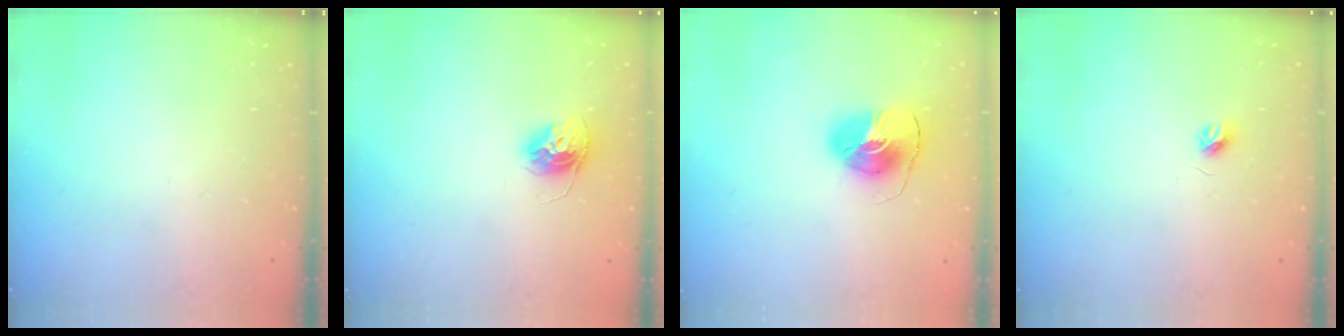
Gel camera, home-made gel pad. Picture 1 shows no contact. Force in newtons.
{"total": 11.4, "press": 11.4, "slide": 1.0}
{"total": 8.7, "press": 8.7, "slide": 1.1}
{"total": 3.6, "press": 3.6, "slide": 0.4}